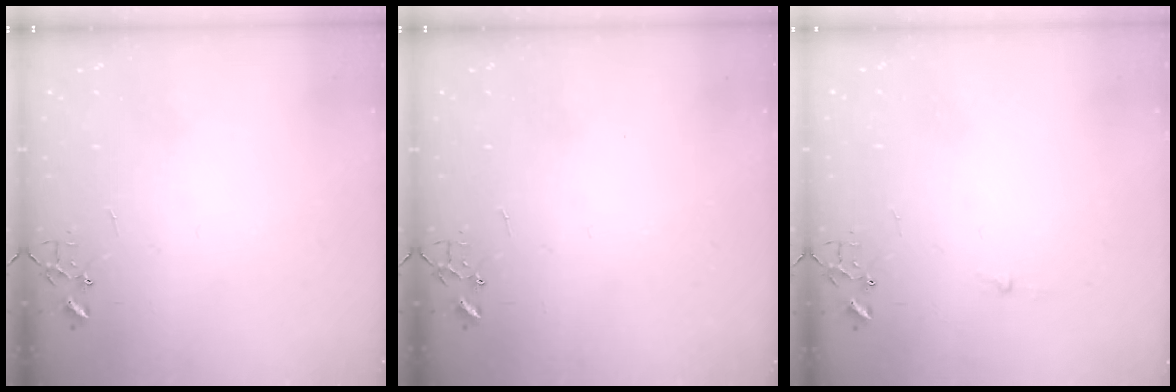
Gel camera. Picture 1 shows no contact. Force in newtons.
{"total": 0.0}
{"total": 2.7, "press": 2.7, "slide": 0.3}